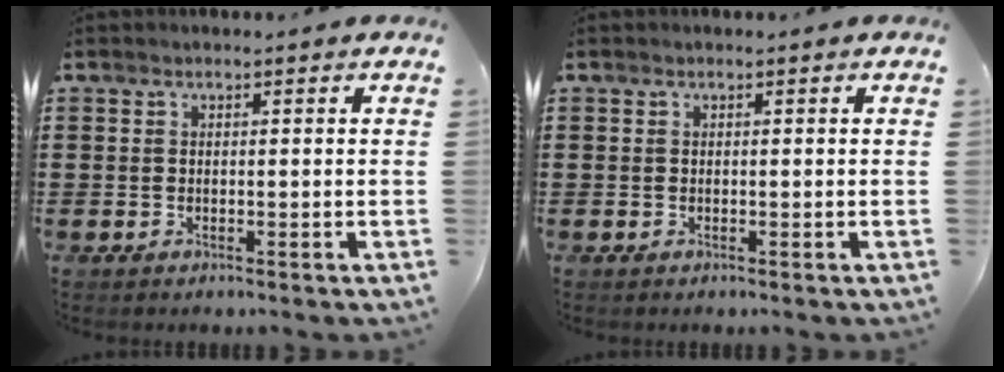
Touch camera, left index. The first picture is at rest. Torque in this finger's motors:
{"motor_torque": [0.00, 0.00, 0.00, 0.01]}